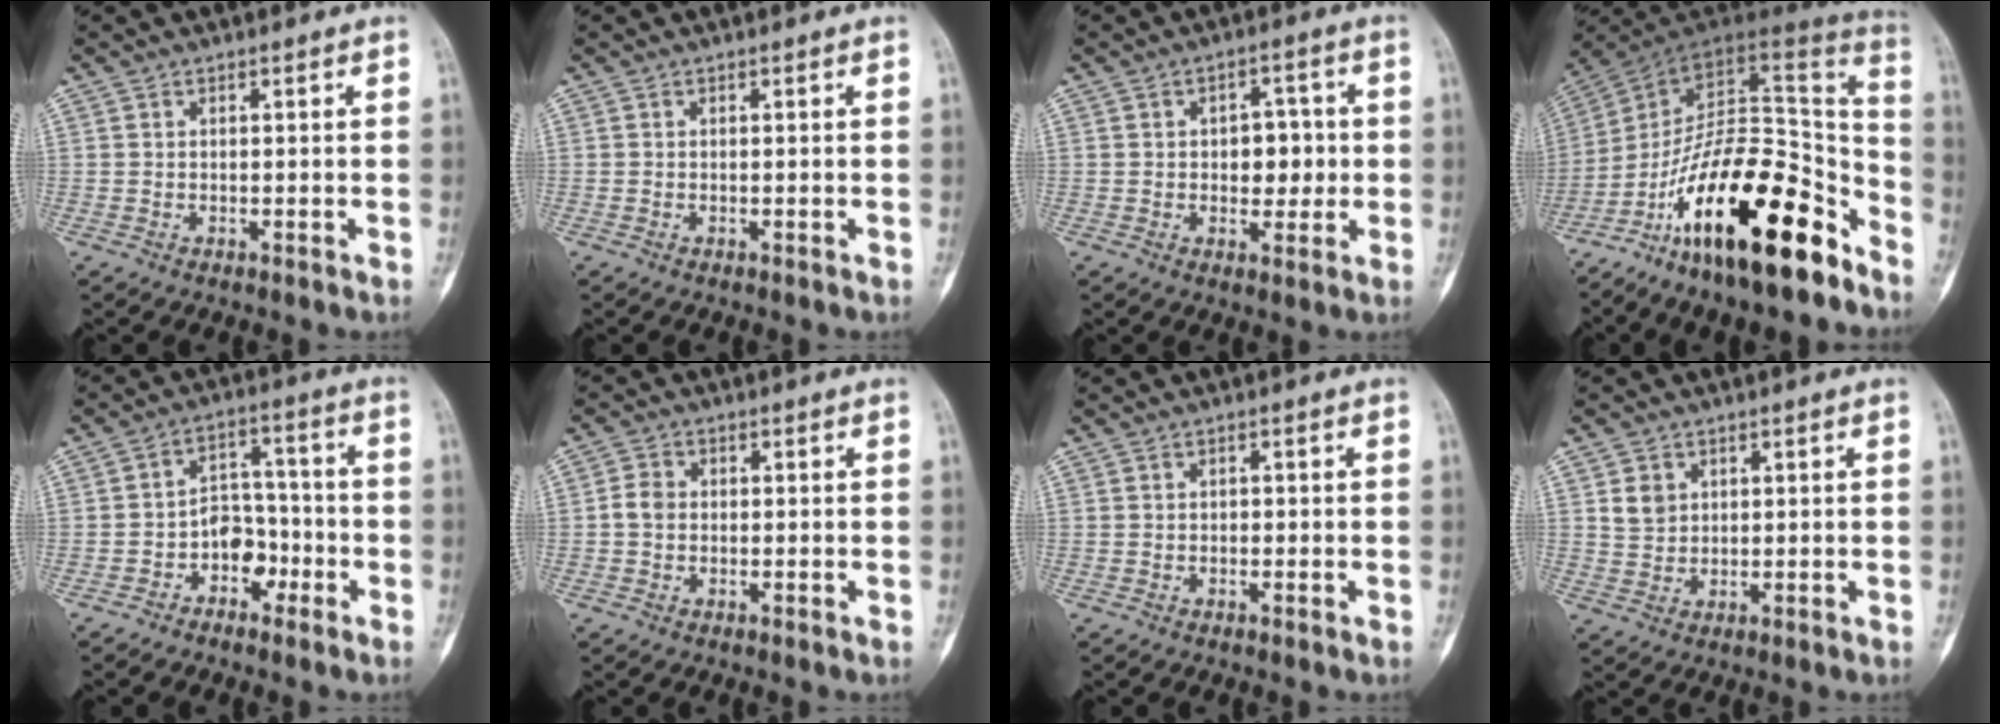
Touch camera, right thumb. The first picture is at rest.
{"total": 0.0}
{"total": 6.6, "force": [0.2, 4.3, 5.0], "torque": [-0.036, 0.004, 0.003]}
{"total": 26.7, "force": [-16.4, 9.6, 18.7], "torque": [-0.249, 0.100, -0.268]}
{"total": 7.1, "force": [-3.2, 5.1, 3.7], "torque": [-0.020, 0.044, -0.060]}
{"total": 3.0, "force": [-0.2, 2.4, 1.7], "torque": [-0.028, 0.008, -0.010]}
{"total": 0.5, "force": [0.0, 0.4, 0.3], "torque": [-0.003, 0.002, -0.002]}
{"total": 3.7, "force": [1.4, 3.0, 1.6], "torque": [-0.015, -0.008, 0.029]}